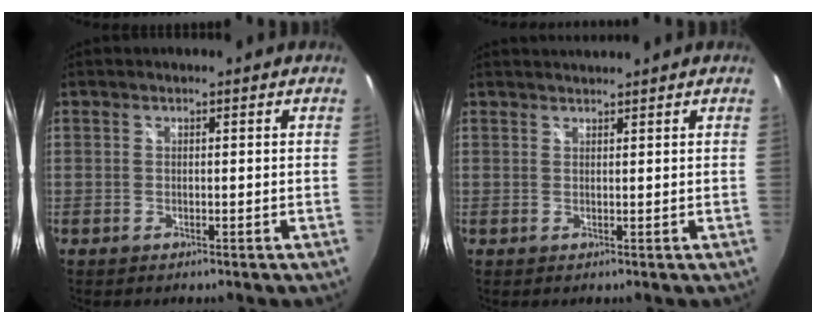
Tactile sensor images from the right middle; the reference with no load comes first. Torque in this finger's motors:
{"motor_torque": [-0.26, -0.35, -0.04, -0.01]}